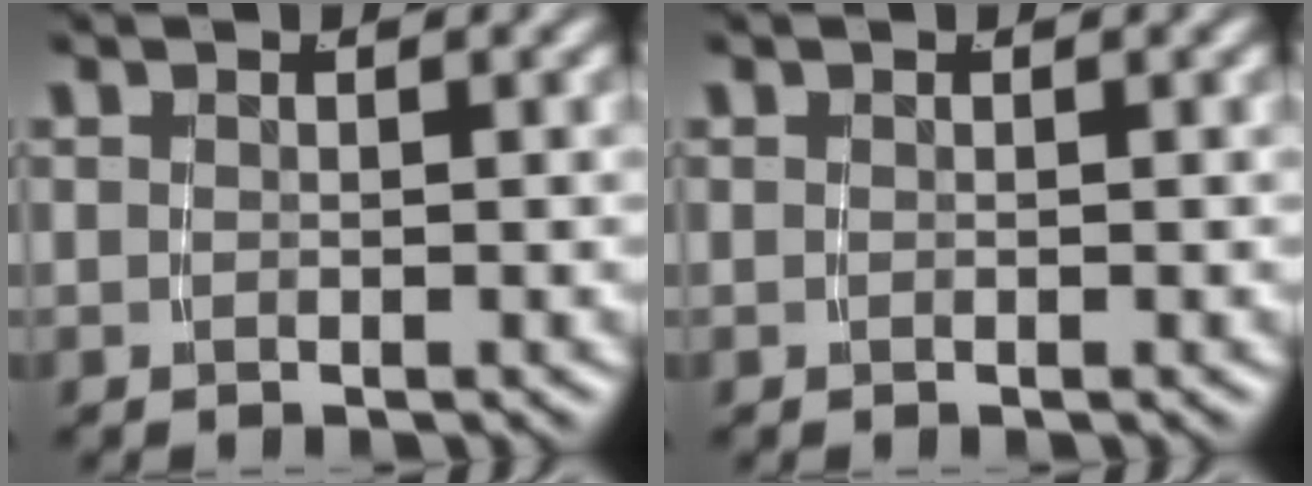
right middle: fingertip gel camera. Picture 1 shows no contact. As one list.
[{"total": 0.0}]